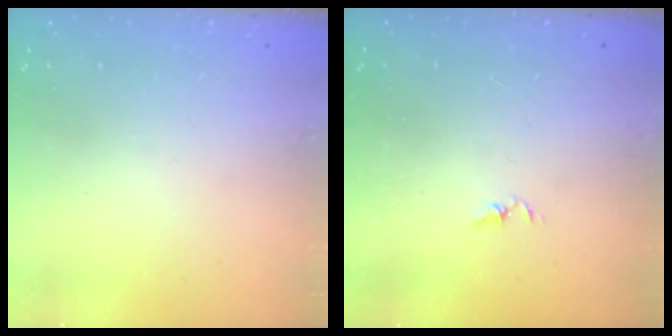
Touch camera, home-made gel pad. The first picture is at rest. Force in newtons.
{"total": 1.2, "press": 1.1, "slide": 0.2}